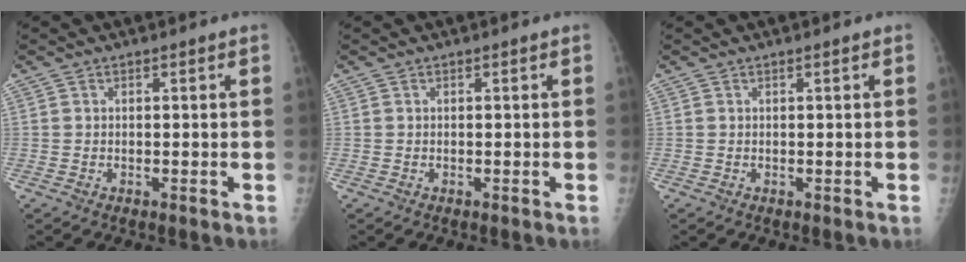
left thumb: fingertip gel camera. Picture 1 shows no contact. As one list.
[{"total": 0.0}, {"total": 0.5, "force": [0.3, 0.1, 0.4], "torque": [-0.006, 0.001, 0.003]}]